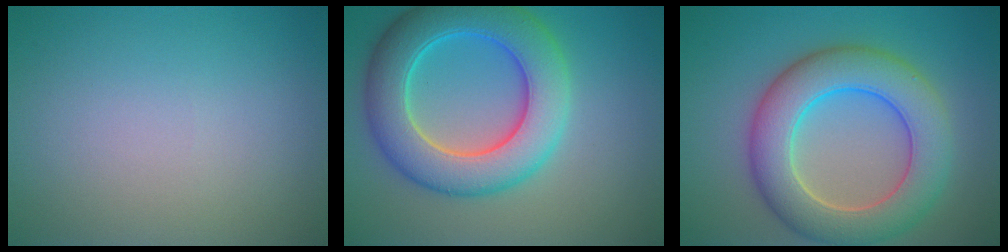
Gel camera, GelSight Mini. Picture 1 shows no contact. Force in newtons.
{"total": 9.1, "press": 9.1, "slide": 0.4}
{"total": 8.4, "press": 8.4, "slide": 0.3}